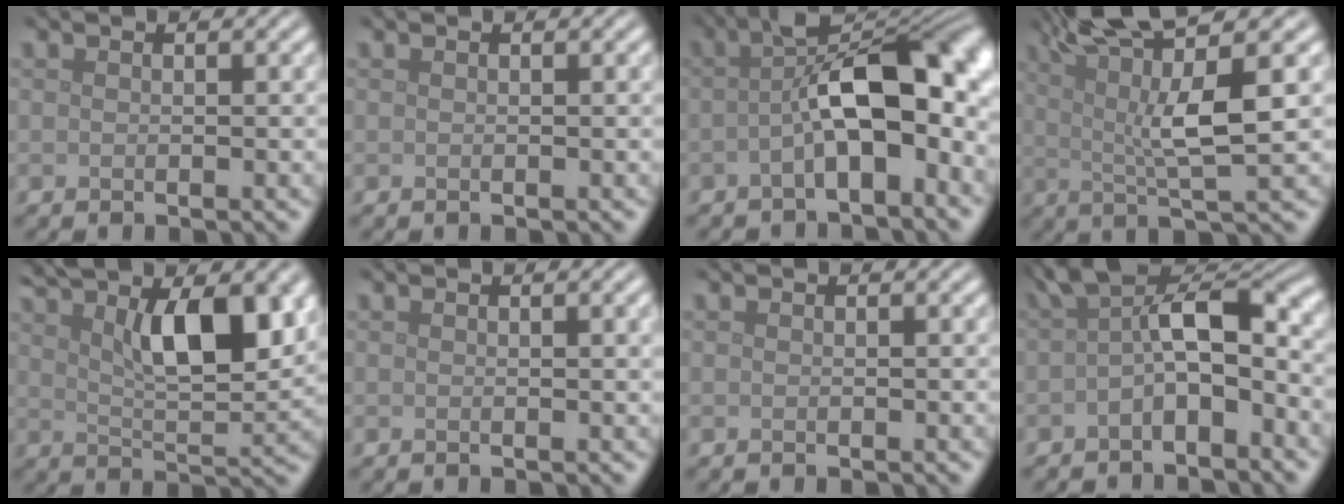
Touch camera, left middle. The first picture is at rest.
{"total": 0.0}
{"total": 10.2, "force": [-0.6, 4.0, 9.4], "torque": [-0.136, 0.017, -0.014]}
{"total": 8.8, "force": [2.2, 2.1, 8.2], "torque": [-0.132, 0.012, 0.039]}
{"total": 10.1, "force": [4.4, 3.5, 8.4], "torque": [-0.138, 0.000, 0.078]}
{"total": 1.4, "force": [0.5, 0.4, 1.3], "torque": [-0.012, 0.005, 0.006]}
{"total": 0.0}
{"total": 6.2, "force": [-0.8, 2.7, 5.5], "torque": [-0.080, 0.017, -0.023]}